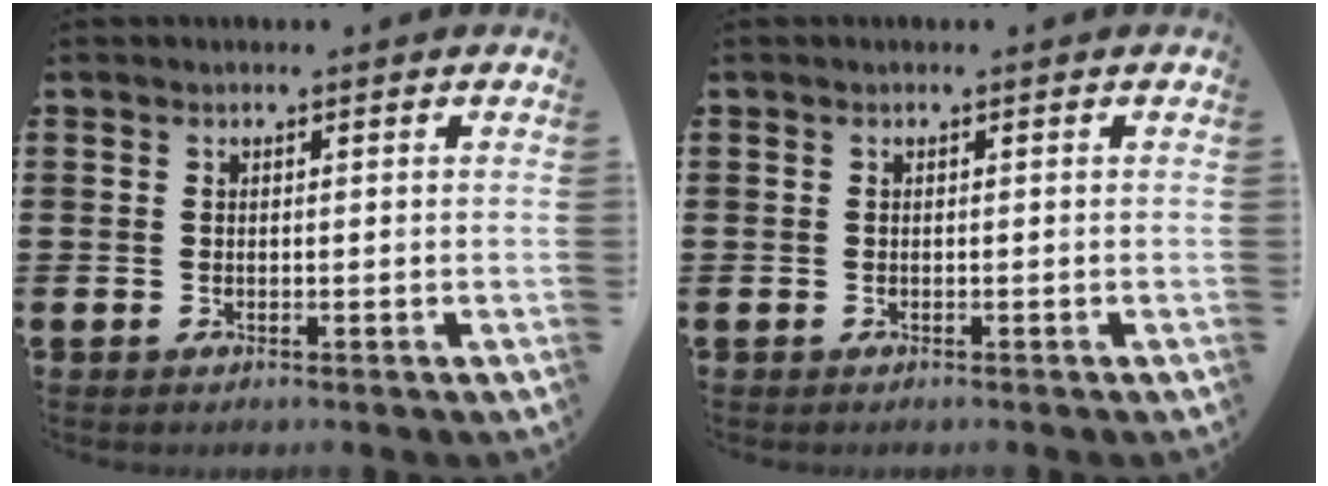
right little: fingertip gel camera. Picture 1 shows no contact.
{"total": 0.0}